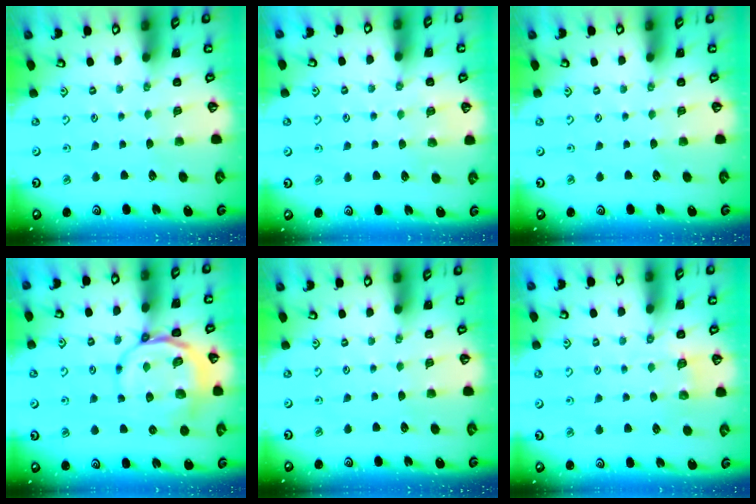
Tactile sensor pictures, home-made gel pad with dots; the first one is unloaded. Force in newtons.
{"total": 4.3, "press": 4.3, "slide": 0.4}
{"total": 0.0}
{"total": 9.9, "press": 9.7, "slide": 1.8}
{"total": 0.0}
{"total": 3.1, "press": 2.4, "slide": 2.0}